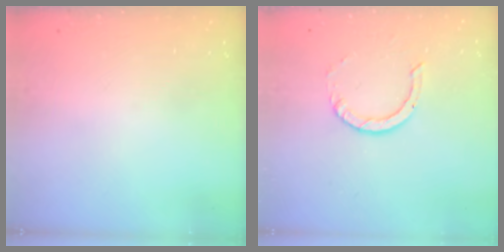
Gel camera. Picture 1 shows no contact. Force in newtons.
{"total": 4.0, "press": 4.0, "slide": 0.3}